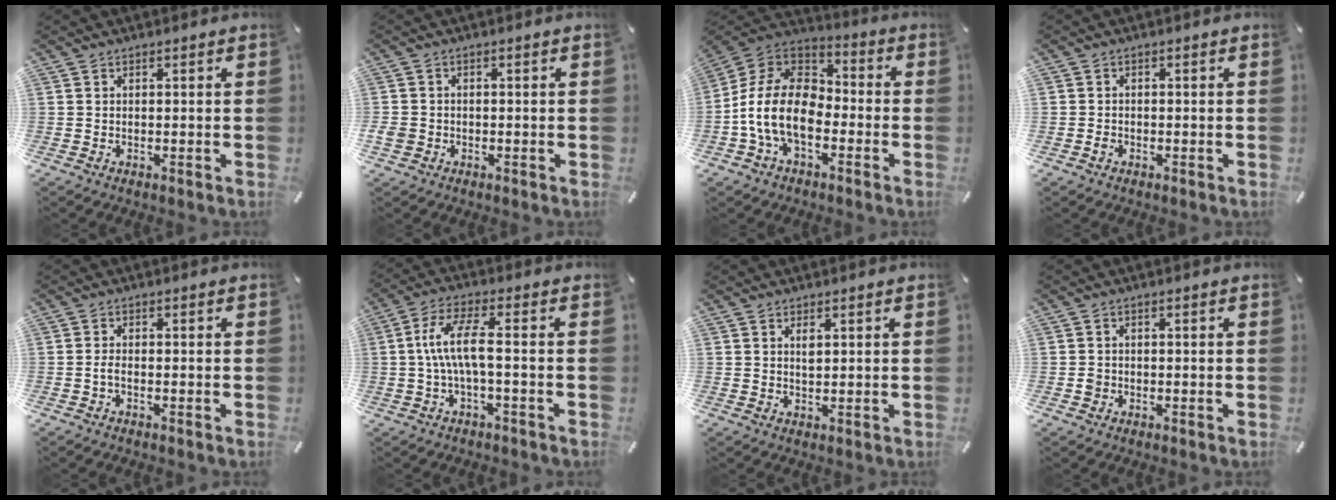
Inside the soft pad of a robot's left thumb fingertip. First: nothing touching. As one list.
[{"total": 2.7, "force": [-0.9, 2.3, 1.1], "torque": [-0.025, 0.002, -0.019]}, {"total": 14.5, "force": [-5.9, 9.1, 9.6], "torque": [-0.215, 0.024, -0.116]}, {"total": 1.9, "force": [-0.8, 1.7, 0.6], "torque": [-0.009, 0.005, -0.018]}, {"total": 1.7, "force": [-0.7, 0.5, 1.4], "torque": [-0.026, 0.002, -0.013]}, {"total": 9.6, "force": [-0.4, 2.2, 9.3], "torque": [-0.192, -0.001, -0.013]}, {"total": 1.6, "force": [0.7, 0.6, 1.3], "torque": [-0.029, 0.000, 0.012]}, {"total": 1.3, "force": [-0.3, 1.3, 0.3], "torque": [-0.008, 0.004, -0.009]}]